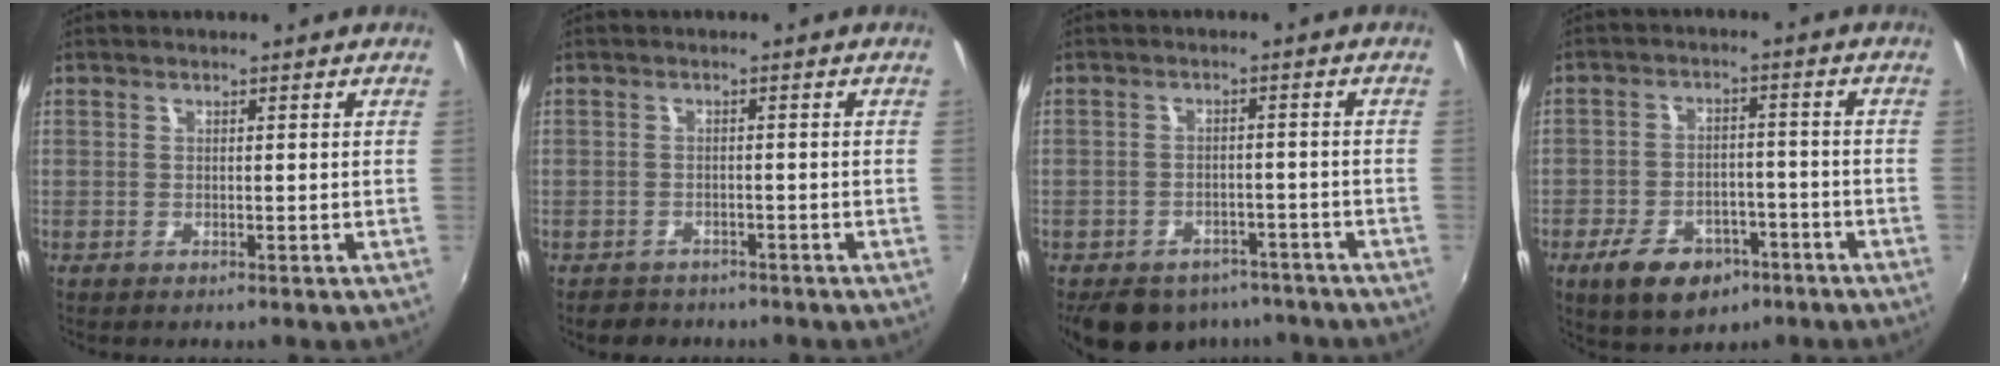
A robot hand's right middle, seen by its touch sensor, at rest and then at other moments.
{"total": 3.9, "force": [-3.2, 2.2, 0.6], "torque": [-0.021, -0.002, -0.051]}
{"total": 13.0, "force": [-9.7, 7.1, 4.9], "torque": [-0.113, 0.005, -0.123]}
{"total": 11.4, "force": [-6.8, 6.8, 6.2], "torque": [-0.142, 0.002, -0.098]}